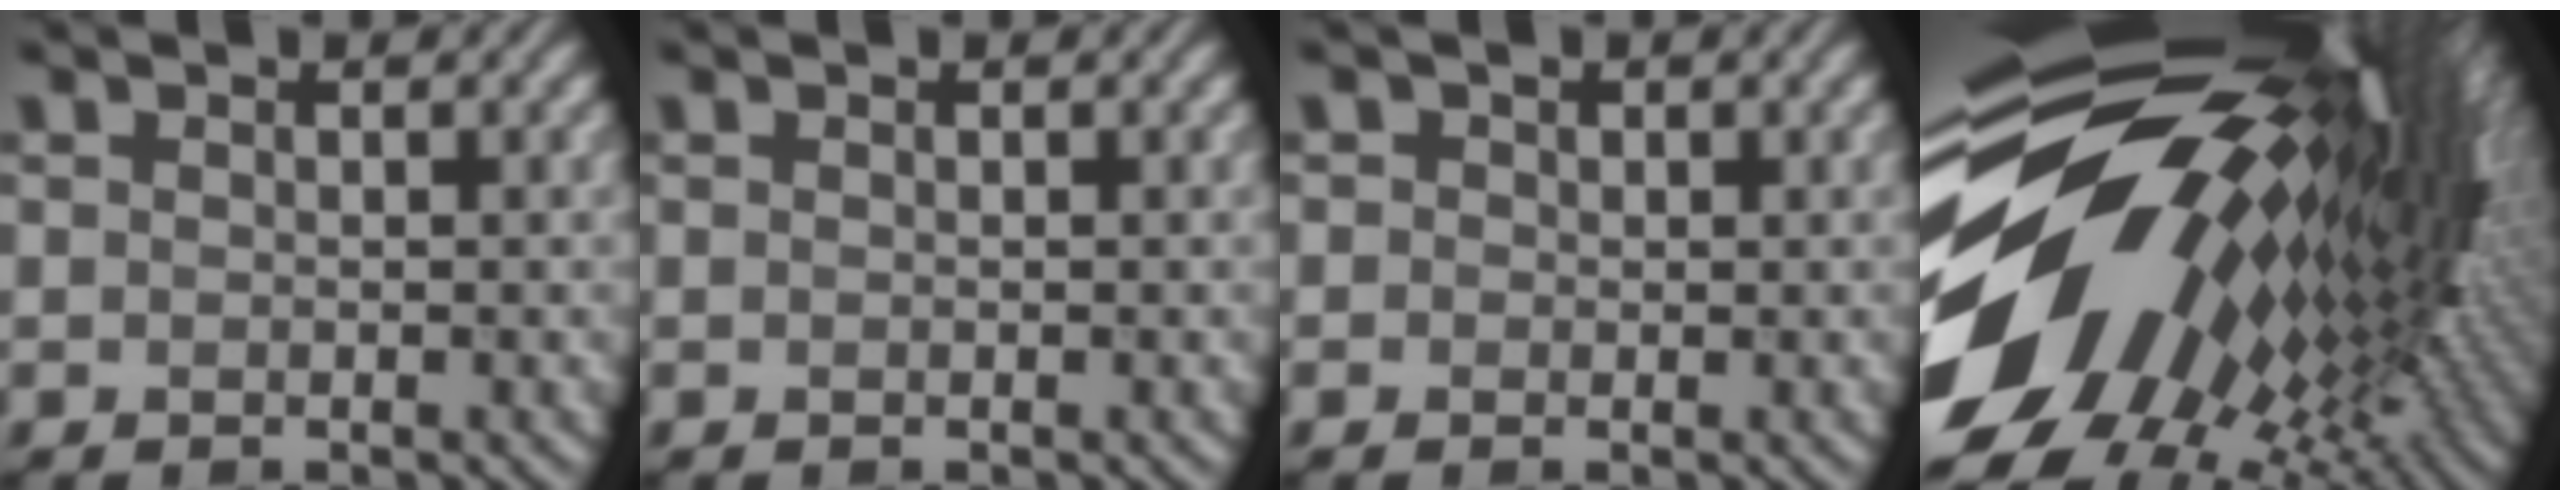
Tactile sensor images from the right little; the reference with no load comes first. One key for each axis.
{"total": 0.0}
{"total": 1.0, "fx": 0.4, "fy": 0.9, "fz": 0.2, "tx": -0.001, "ty": 0.001, "tz": -0.003}
{"total": 19.3, "fx": 1.2, "fy": 10.3, "fz": 16.3, "tx": -0.257, "ty": -0.005, "tz": 0.008}